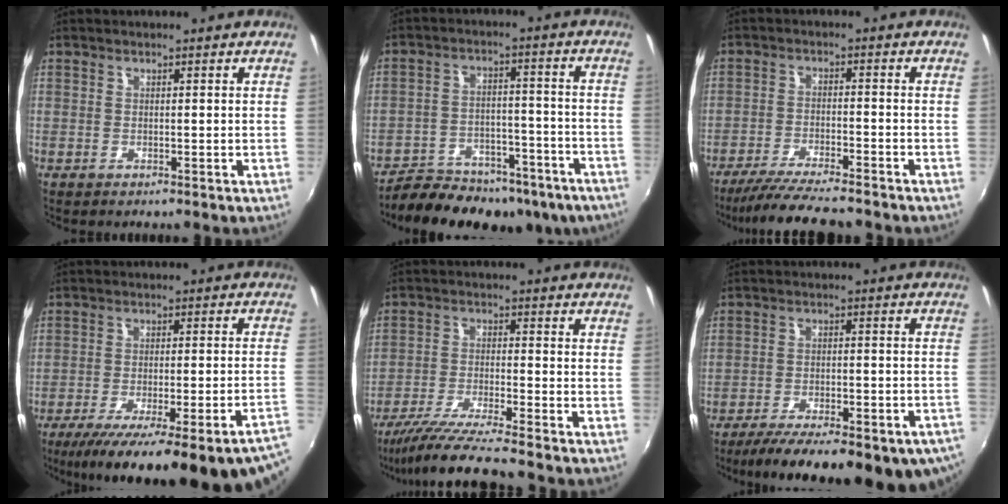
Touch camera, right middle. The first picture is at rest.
{"total": 21.8, "force": [-17.2, 8.9, 9.9], "torque": [-0.183, -0.009, -0.225]}
{"total": 11.9, "force": [-10.5, 1.1, 5.4], "torque": [-0.120, -0.021, -0.173]}
{"total": 27.2, "force": [-19.7, 4.6, 18.2], "torque": [-0.259, -0.050, -0.261]}
{"total": 10.8, "force": [-9.5, -1.2, 4.9], "torque": [-0.106, -0.020, -0.171]}
{"total": 24.4, "force": [-18.1, 7.1, 14.7], "torque": [-0.240, -0.043, -0.238]}